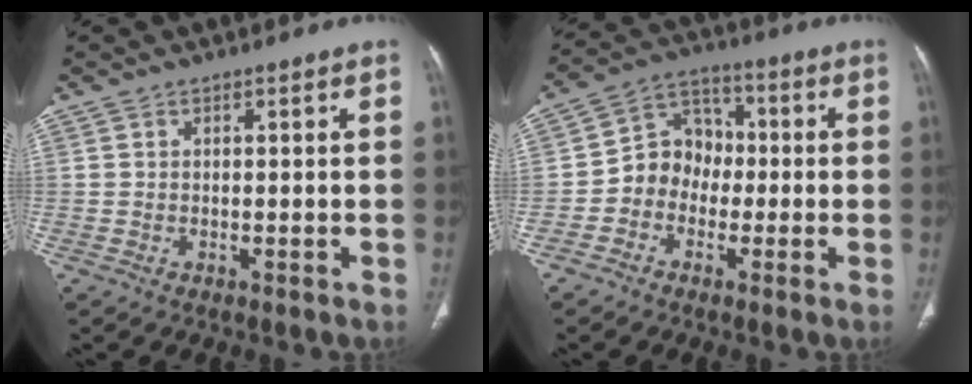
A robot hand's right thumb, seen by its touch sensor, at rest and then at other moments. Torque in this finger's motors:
{"motor_torque": [0.71, 0.98, 0.52, -0.40, 0.02]}